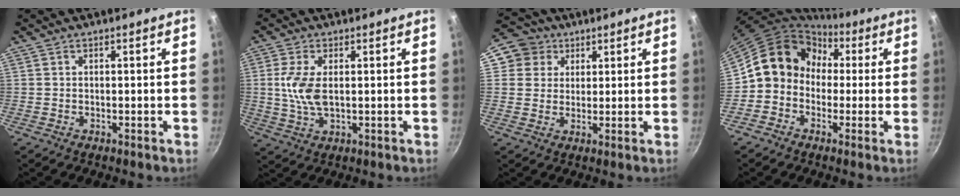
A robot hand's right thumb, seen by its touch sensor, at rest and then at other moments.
{"total": 7.0, "force": [0.7, 3.5, 6.1], "torque": [-0.127, -0.001, 0.013]}
{"total": 7.5, "force": [3.2, 6.7, 1.3], "torque": [0.011, 0.008, 0.042]}
{"total": 11.9, "force": [0.9, 10.5, 5.6], "torque": [-0.057, 0.034, -0.012]}